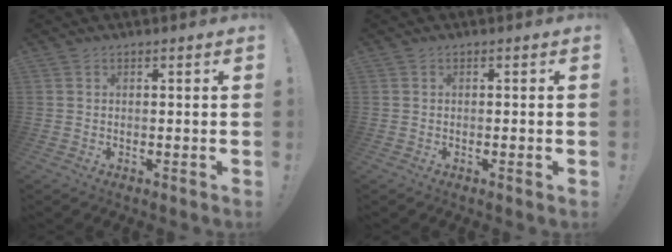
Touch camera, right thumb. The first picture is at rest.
{"total": 0.9, "force": [-0.4, -0.2, 0.8], "torque": [-0.021, 0.001, -0.006]}